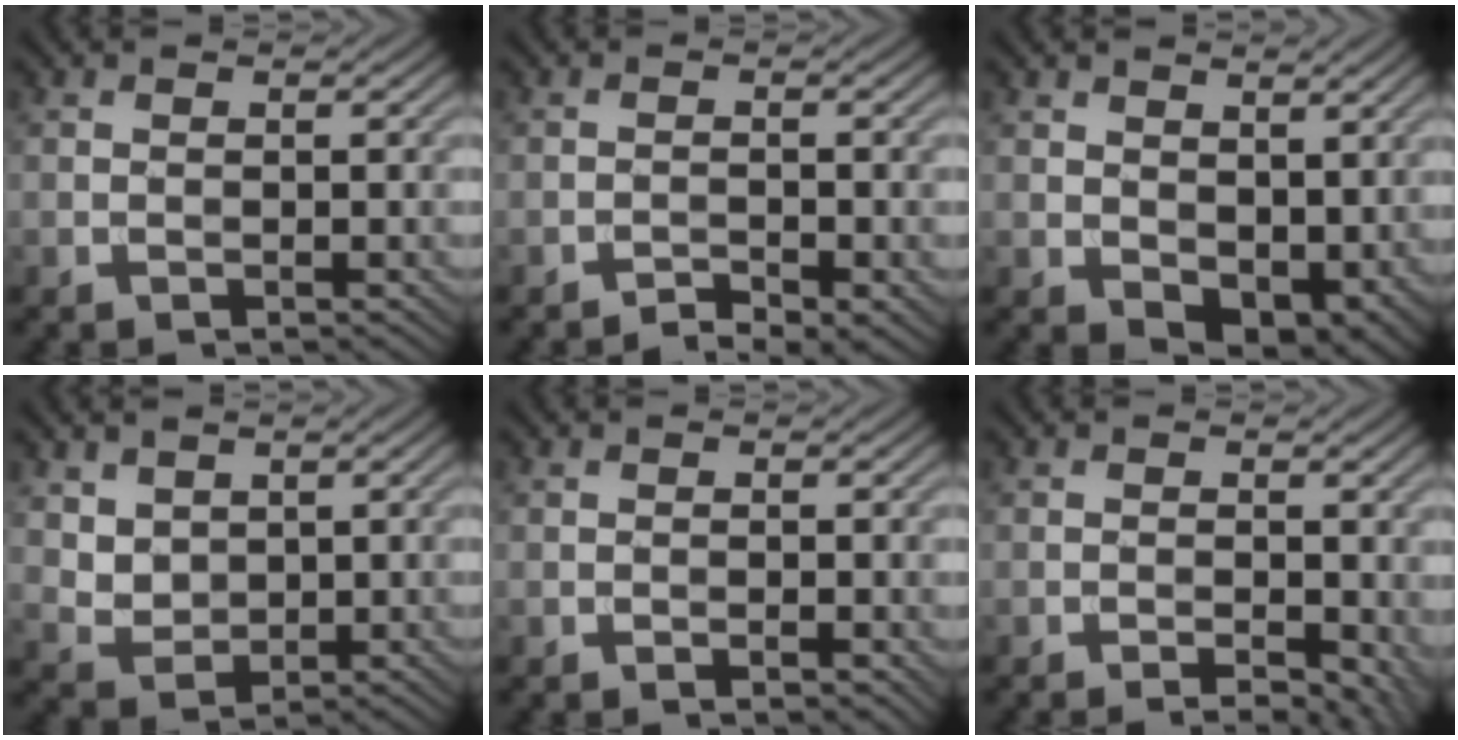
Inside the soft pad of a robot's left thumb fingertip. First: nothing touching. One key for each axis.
{"total": 2.4, "fx": -1.9, "fy": 0.5, "fz": 1.4, "tx": -0.025, "ty": 0.002, "tz": -0.034}
{"total": 6.0, "fx": 1.5, "fy": 3.9, "fz": 4.2, "tx": -0.081, "ty": -0.018, "tz": 0.038}
{"total": 3.8, "fx": 2.0, "fy": 2.8, "fz": 1.6, "tx": -0.053, "ty": -0.013, "tz": 0.047}
{"total": 0.8, "fx": -0.3, "fy": 0.2, "fz": 0.7, "tx": -0.012, "ty": -0.001, "tz": -0.004}
{"total": 4.4, "fx": -1.7, "fy": 1.9, "fz": 3.6, "tx": -0.044, "ty": -0.005, "tz": -0.015}